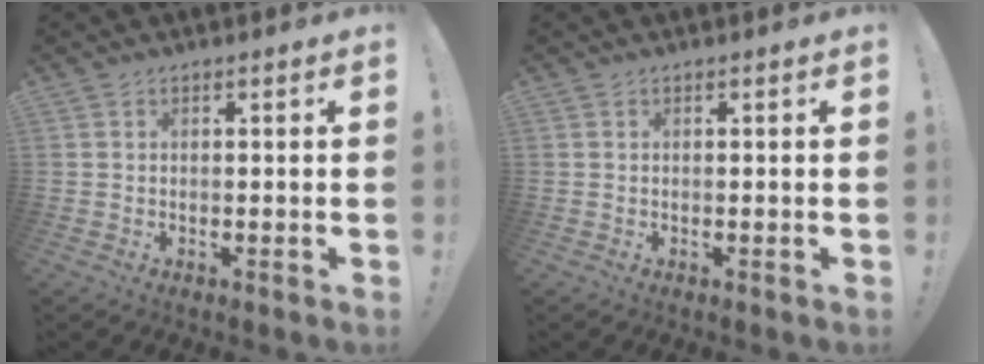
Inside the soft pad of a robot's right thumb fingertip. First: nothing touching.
{"total": 0.0}